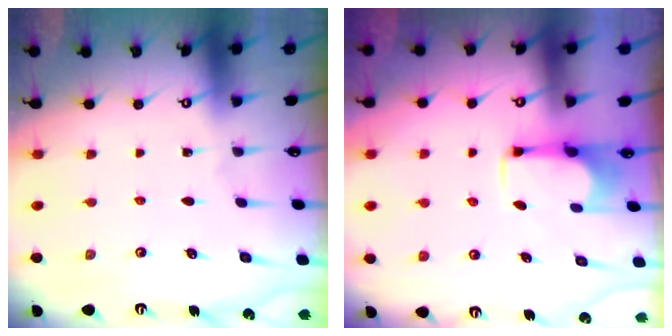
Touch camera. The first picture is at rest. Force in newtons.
{"total": 2.6, "press": 2.5, "slide": 0.9}